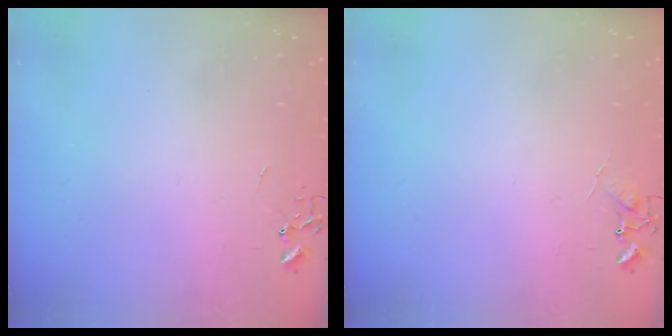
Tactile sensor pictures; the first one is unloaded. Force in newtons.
{"total": 5.2, "press": 5.2, "slide": 0.6}